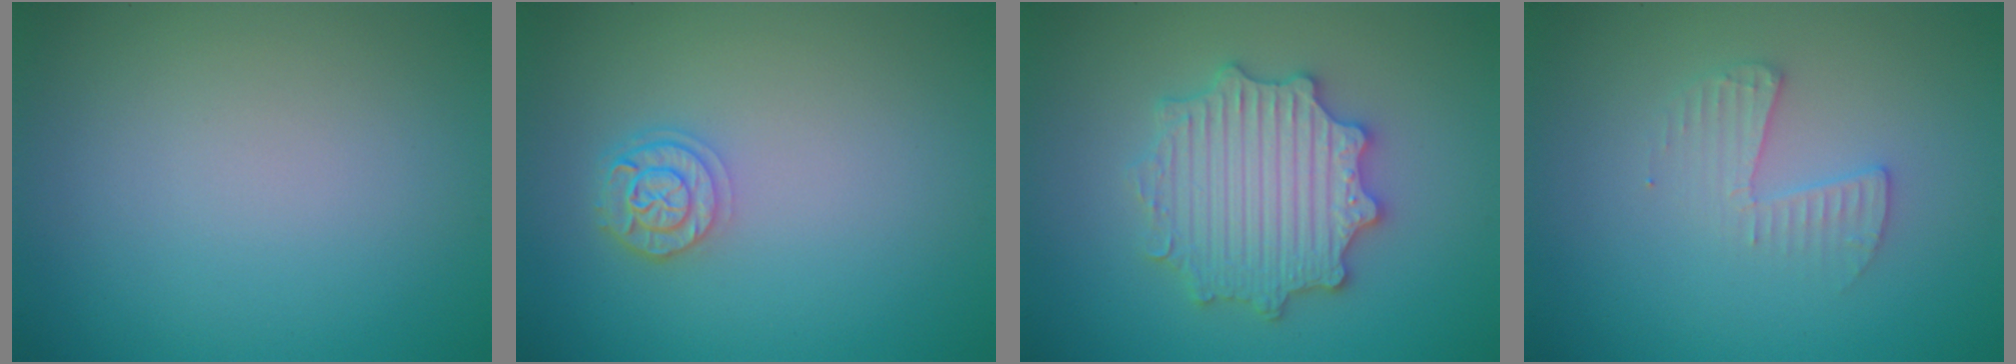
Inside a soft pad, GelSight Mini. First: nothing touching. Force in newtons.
{"total": 2.5, "press": 2.1, "slide": 1.4}
{"total": 5.6, "press": 5.5, "slide": 1.0}
{"total": 2.1, "press": 2.0, "slide": 0.1}